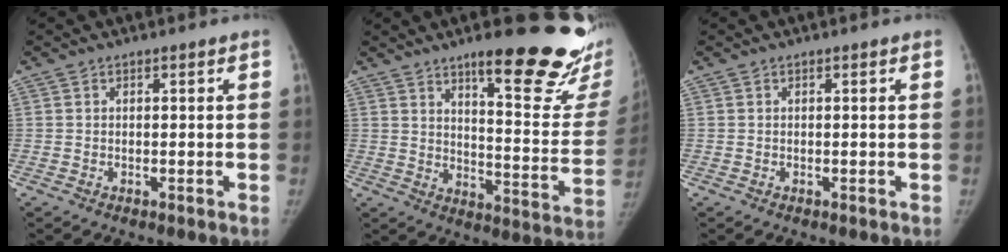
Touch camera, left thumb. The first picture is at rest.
{"total": 23.4, "force": [15.8, 5.1, 16.4], "torque": [-0.179, -0.107, 0.213]}
{"total": 0.0}